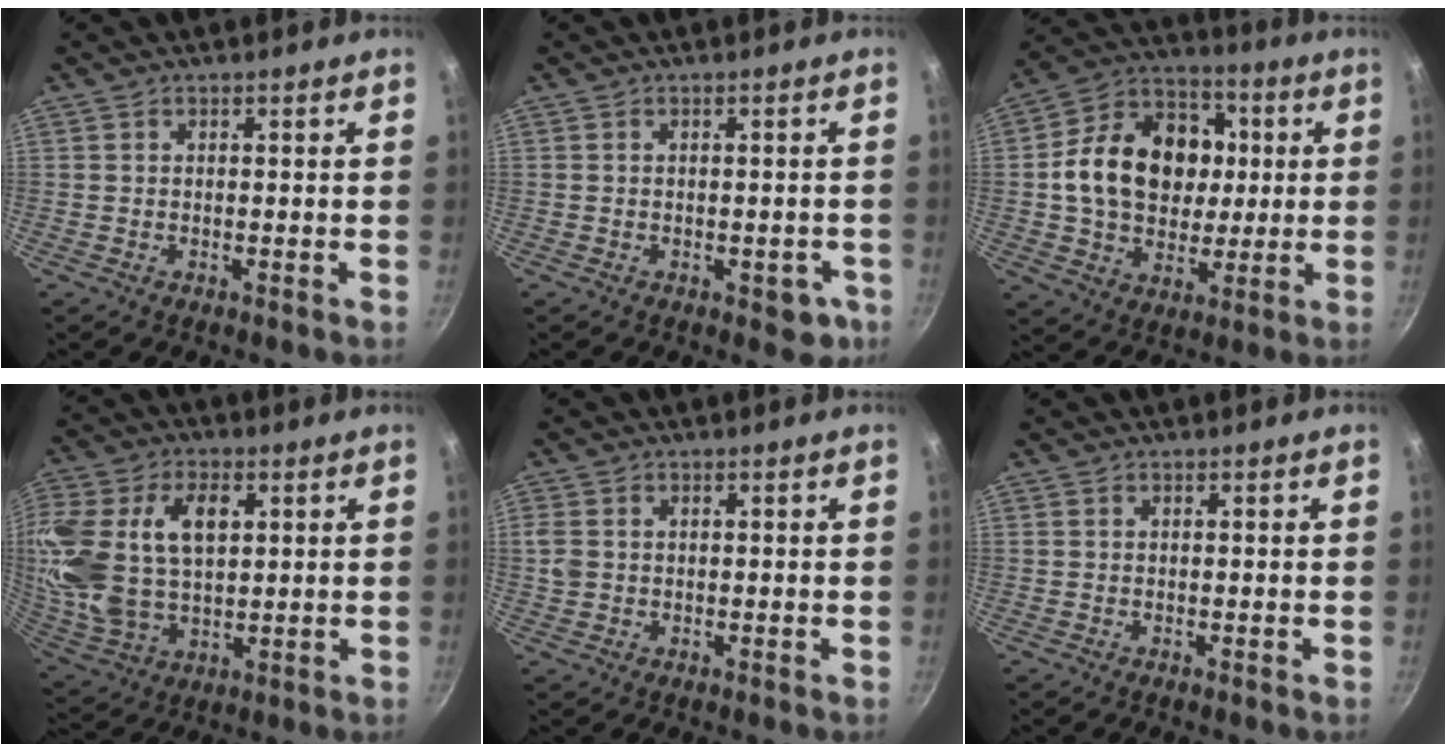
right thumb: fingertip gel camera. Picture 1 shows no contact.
{"total": 4.1, "force": [-1.6, 2.4, 3.0], "torque": [-0.014, 0.013, -0.011]}
{"total": 20.2, "force": [1.9, 15.7, 12.6], "torque": [-0.175, 0.026, 0.025]}
{"total": 22.6, "force": [5.6, 14.3, 16.5], "torque": [-0.353, -0.004, 0.110]}
{"total": 3.0, "force": [0.3, 2.5, 1.6], "torque": [-0.029, 0.002, 0.007]}
{"total": 0.0}